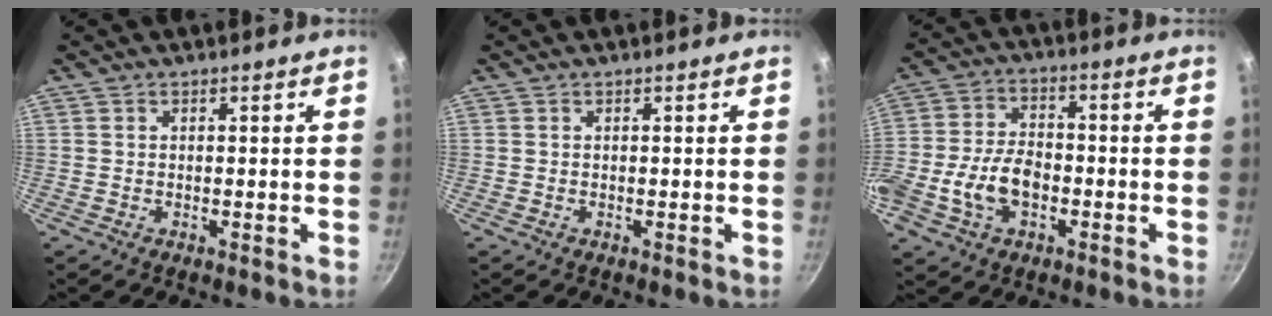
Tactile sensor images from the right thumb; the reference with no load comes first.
{"total": 0.0}
{"total": 10.8, "force": [-3.1, 6.9, 7.7], "torque": [-0.136, 0.029, -0.064]}